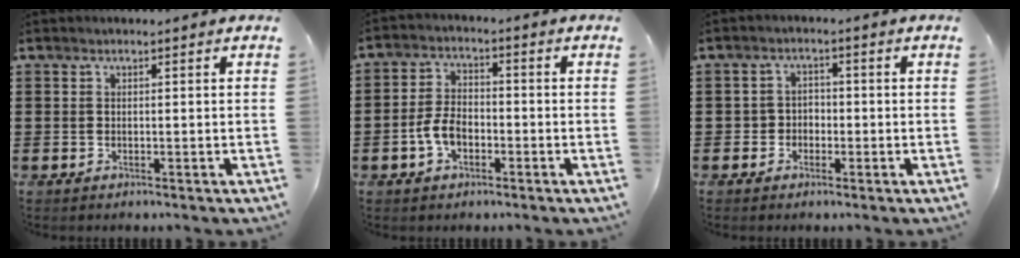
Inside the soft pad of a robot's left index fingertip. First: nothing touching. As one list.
[{"total": 5.2, "force": [-1.9, 3.0, 3.8], "torque": [-0.093, 0.000, -0.042]}, {"total": 2.3, "force": [-1.0, 2.0, 0.4], "torque": [-0.016, 0.007, -0.026]}]